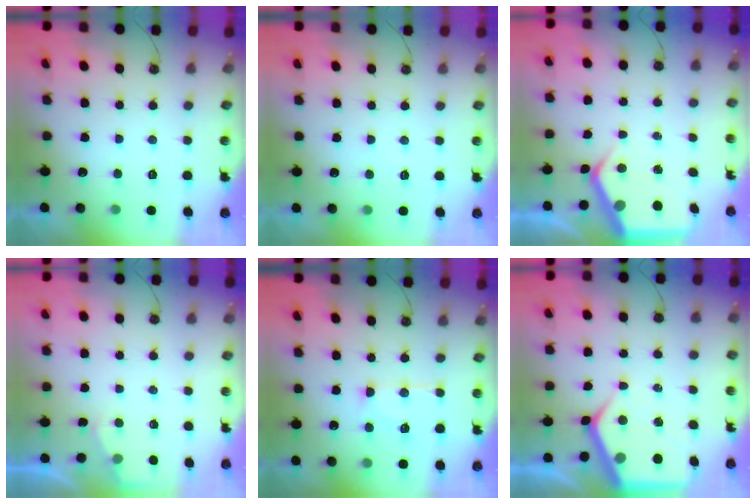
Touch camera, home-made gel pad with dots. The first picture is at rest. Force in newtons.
{"total": 1.8, "press": 1.7, "slide": 0.3}
{"total": 5.4, "press": 5.4, "slide": 0.3}
{"total": 1.8, "press": 1.8, "slide": 0.3}
{"total": 10.0, "press": 10.0, "slide": 0.8}
{"total": 7.4, "press": 7.3, "slide": 0.7}